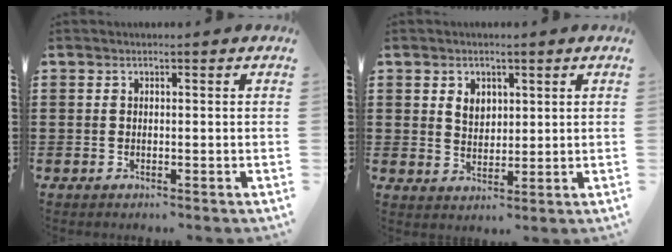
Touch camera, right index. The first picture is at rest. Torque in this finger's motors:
{"motor_torque": [0.07, -0.06, 0.23, 0.04]}